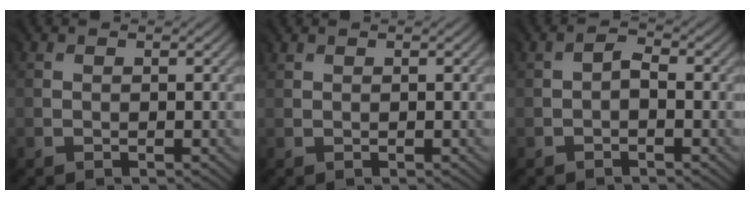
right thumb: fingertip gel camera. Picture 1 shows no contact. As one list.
[{"total": 0.9, "force": [0.8, 0.3, 0.2], "torque": [-0.007, 0.006, 0.019]}, {"total": 1.2, "force": [-0.9, 0.5, 0.5], "torque": [-0.005, 0.001, -0.015]}]